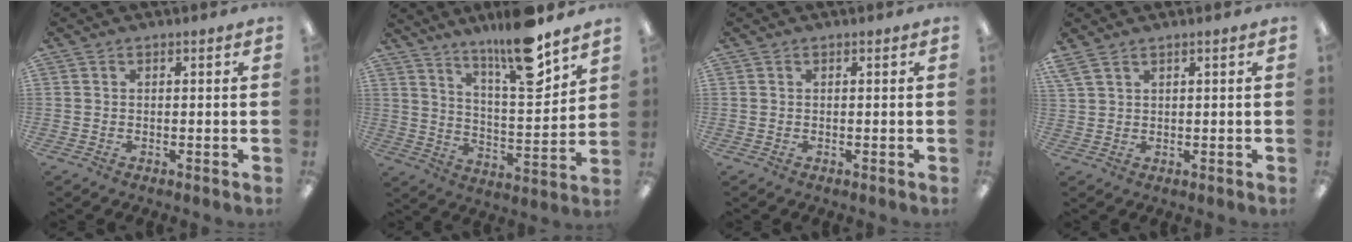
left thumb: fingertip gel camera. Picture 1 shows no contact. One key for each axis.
{"total": 16.2, "fx": 12.7, "fy": 3.2, "fz": 9.5, "tx": -0.156, "ty": -0.081, "tz": 0.208}
{"total": 0.0}
{"total": 3.0, "fx": 2.2, "fy": 1.1, "fz": 1.7, "tx": -0.037, "ty": -0.003, "tz": 0.041}